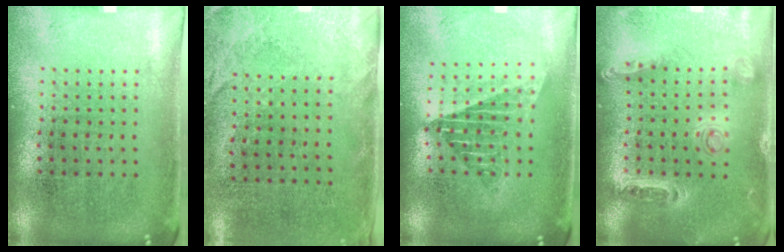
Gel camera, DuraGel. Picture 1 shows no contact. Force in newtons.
{"total": 2.6, "press": 2.0, "slide": 1.5}
{"total": 1.5, "press": 1.4, "slide": 0.7}
{"total": 1.3, "press": 1.3, "slide": 0.2}